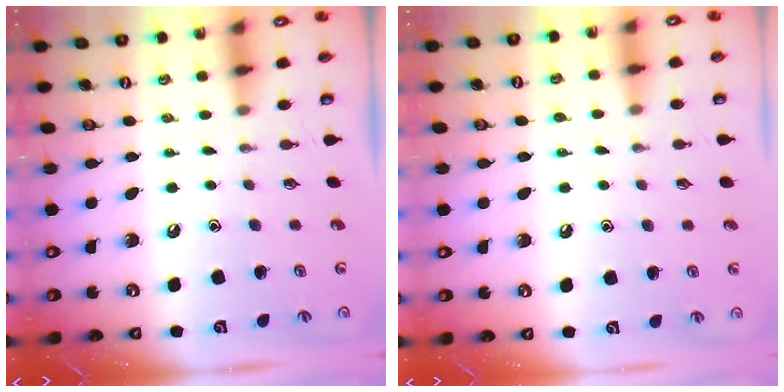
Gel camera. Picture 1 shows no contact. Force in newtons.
{"total": 4.3, "press": 4.3, "slide": 0.5}